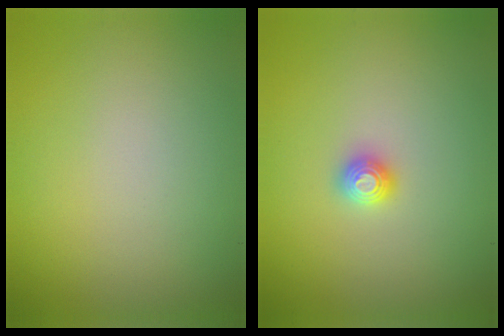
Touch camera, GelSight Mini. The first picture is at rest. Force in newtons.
{"total": 1.1, "press": 1.1, "slide": 0.0}